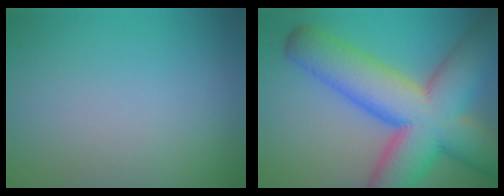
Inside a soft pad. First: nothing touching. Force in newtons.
{"total": 14.8, "press": 14.8, "slide": 0.6}